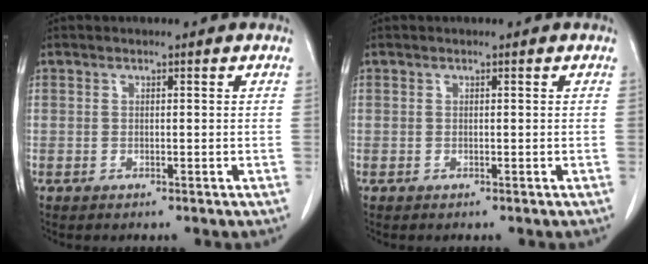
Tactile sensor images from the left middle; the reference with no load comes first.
{"total": 0.0}